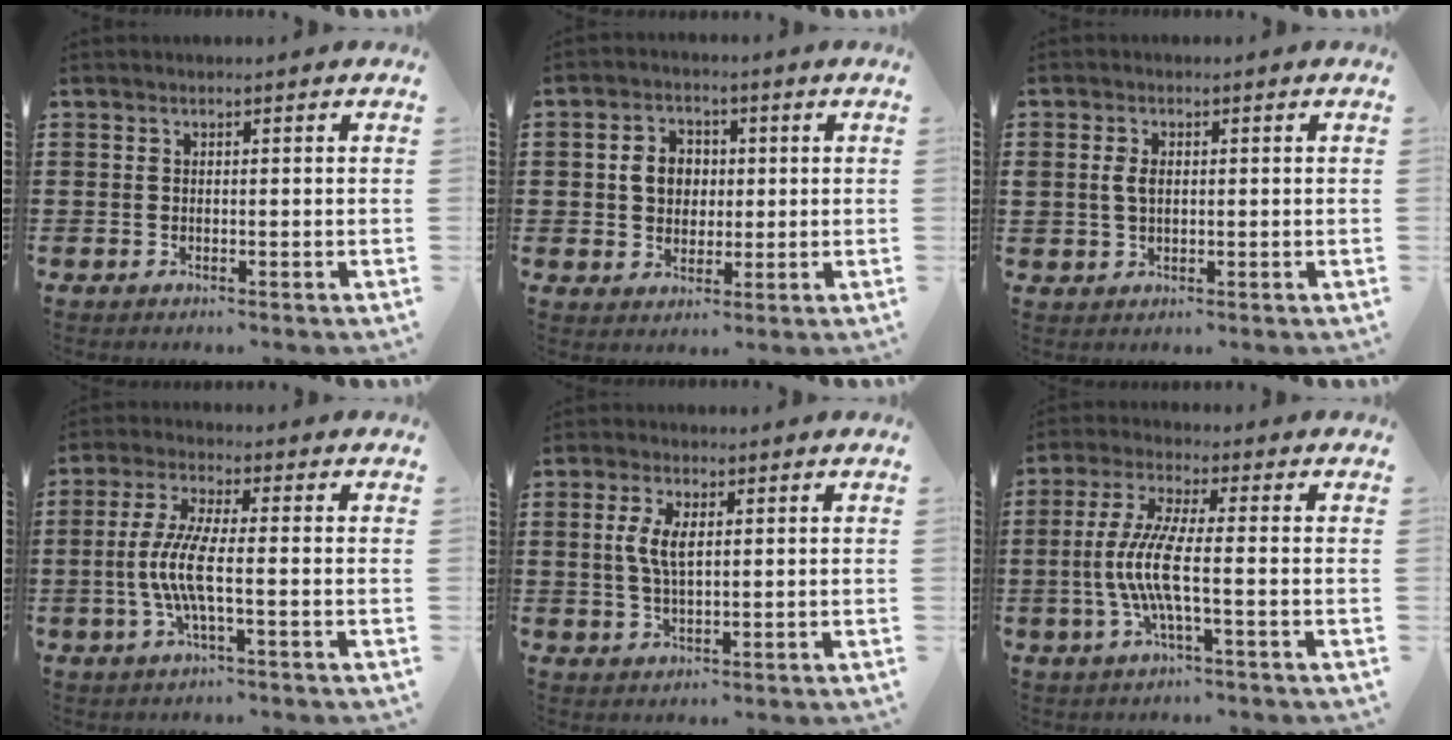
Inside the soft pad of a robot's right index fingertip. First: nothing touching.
{"total": 5.0, "force": [0.3, 4.2, 2.6], "torque": [-0.057, 0.012, -0.001]}
{"total": 2.6, "force": [0.3, 1.6, 2.0], "torque": [-0.051, 0.005, 0.002]}
{"total": 7.1, "force": [-1.5, 1.3, 6.8], "torque": [-0.162, -0.018, -0.039]}
{"total": 4.8, "force": [0.9, 2.0, 4.2], "torque": [-0.095, 0.005, 0.012]}
{"total": 7.7, "force": [-1.5, 1.2, 7.5], "torque": [-0.173, -0.020, -0.039]}